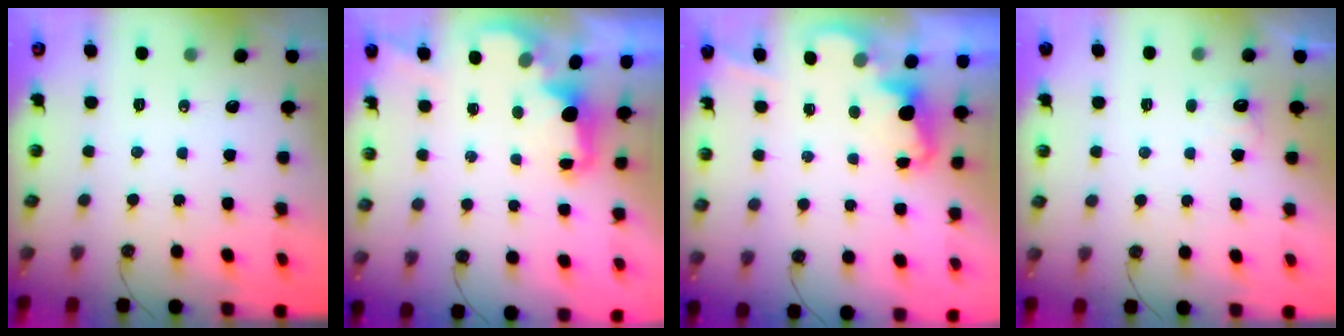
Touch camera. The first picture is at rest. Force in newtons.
{"total": 2.2, "press": 2.1, "slide": 0.8}
{"total": 2.4, "press": 2.4, "slide": 0.5}
{"total": 4.6, "press": 4.5, "slide": 1.0}